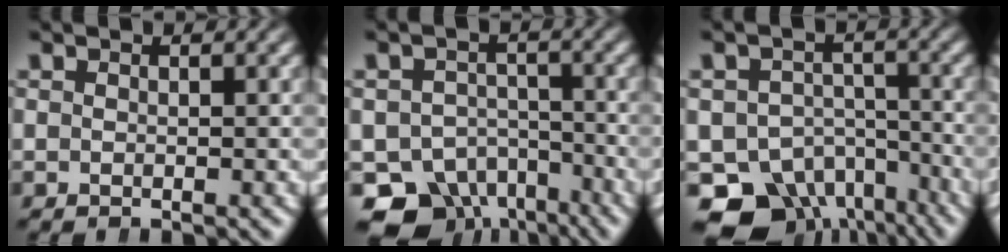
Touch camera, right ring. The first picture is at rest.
{"total": 9.8, "force": [-6.4, 6.7, 3.3], "torque": [-0.039, -0.045, -0.100]}
{"total": 13.1, "force": [-8.1, 9.1, 4.8], "torque": [-0.073, -0.056, -0.119]}